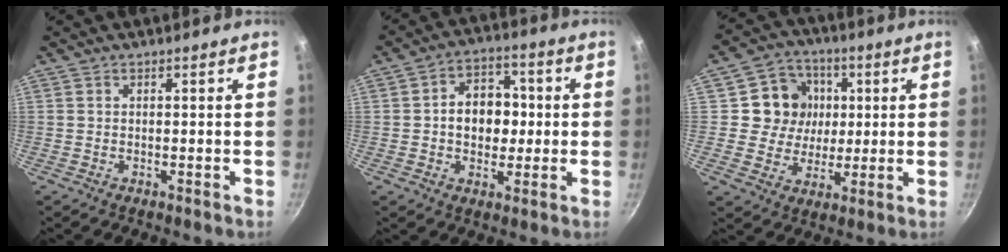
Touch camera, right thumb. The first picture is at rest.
{"total": 10.3, "force": [0.2, 7.8, 6.8], "torque": [-0.063, 0.016, -0.004]}
{"total": 11.1, "force": [2.1, 10.3, 3.7], "torque": [-0.024, 0.001, 0.026]}